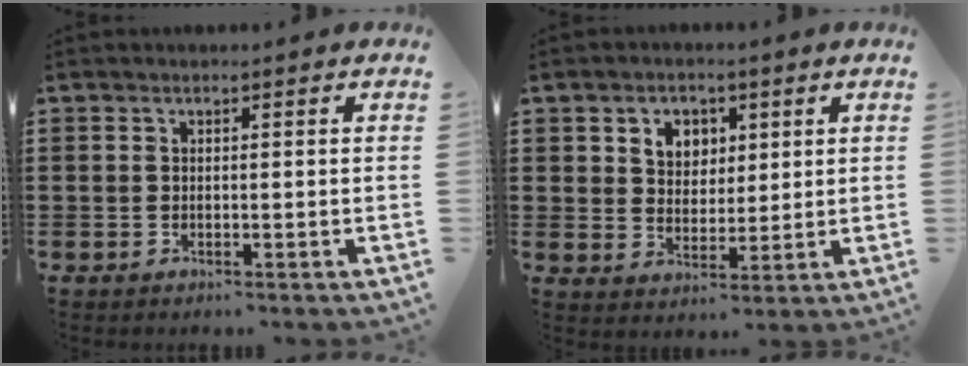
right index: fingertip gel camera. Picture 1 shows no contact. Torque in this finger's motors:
{"motor_torque": [0.23, 0.04, 0.14, 0.09]}